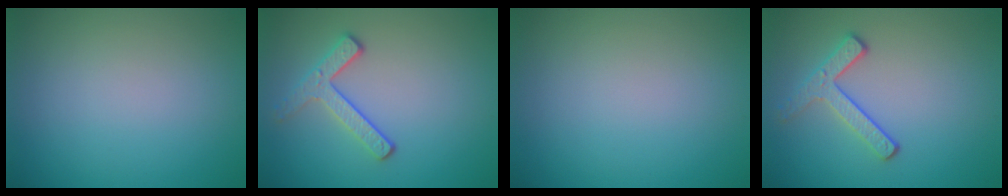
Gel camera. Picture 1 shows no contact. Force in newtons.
{"total": 2.7, "press": 2.3, "slide": 1.3}
{"total": 0.0}
{"total": 2.7, "press": 2.3, "slide": 1.3}